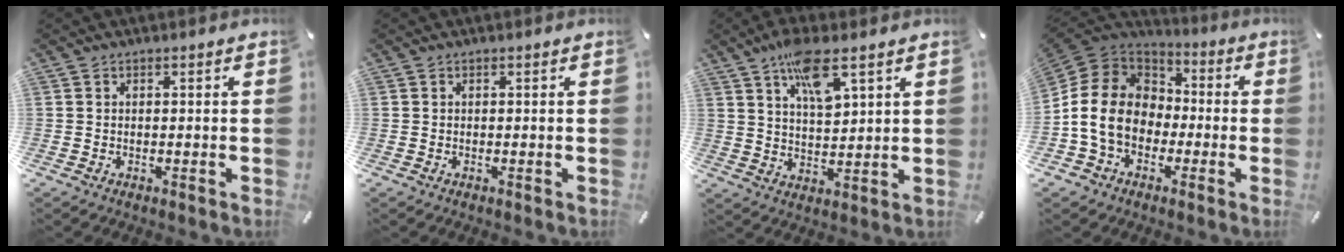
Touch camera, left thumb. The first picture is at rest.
{"total": 0.0}
{"total": 10.3, "force": [6.4, 3.7, 7.2], "torque": [-0.122, -0.023, 0.109]}
{"total": 14.4, "force": [-3.6, 12.0, 7.1], "torque": [-0.172, 0.032, -0.065]}